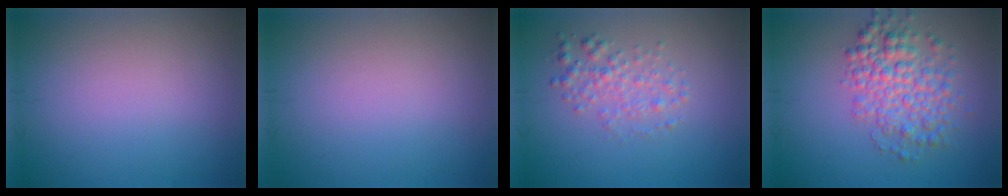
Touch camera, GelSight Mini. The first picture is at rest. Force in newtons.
{"total": 0.0}
{"total": 2.2, "press": 2.2, "slide": 0.0}
{"total": 4.9, "press": 4.9, "slide": 0.2}